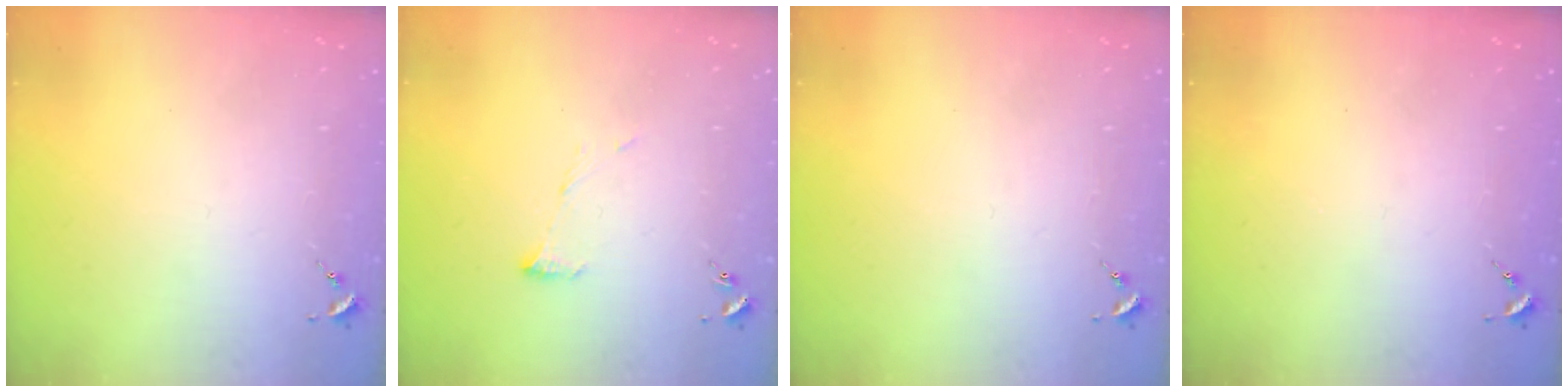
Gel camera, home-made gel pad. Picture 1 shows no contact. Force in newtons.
{"total": 6.5, "press": 6.4, "slide": 0.7}
{"total": 0.0}
{"total": 0.8, "press": 0.8, "slide": 0.0}